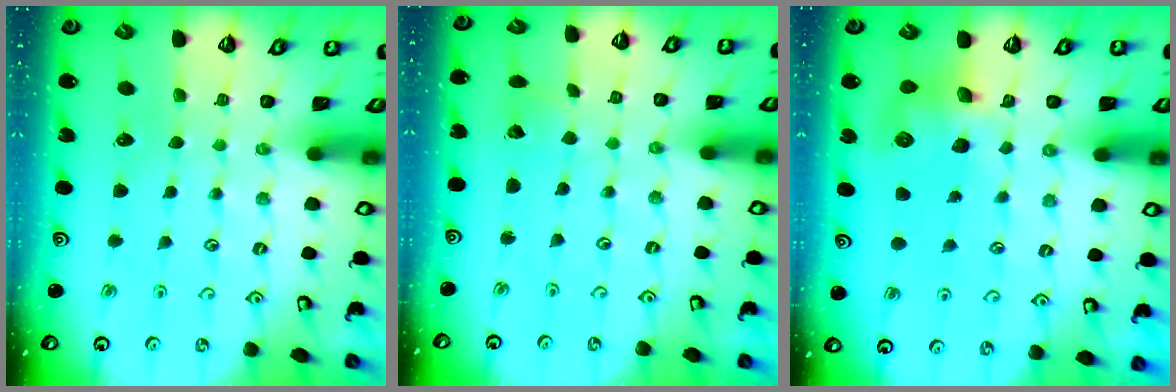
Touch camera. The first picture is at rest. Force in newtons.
{"total": 3.6, "press": 3.5, "slide": 0.3}
{"total": 8.0, "press": 8.0, "slide": 1.0}